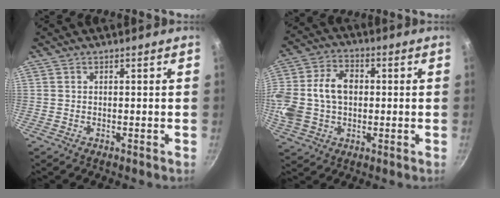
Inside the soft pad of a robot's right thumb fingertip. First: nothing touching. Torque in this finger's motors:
{"motor_torque": [1.70, 1.91, 1.60, -0.23, 0.38]}